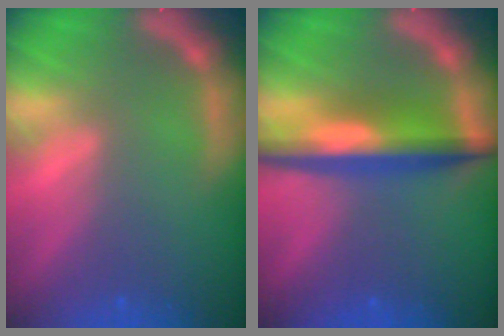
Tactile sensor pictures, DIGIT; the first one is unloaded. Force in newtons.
{"total": 6.5}